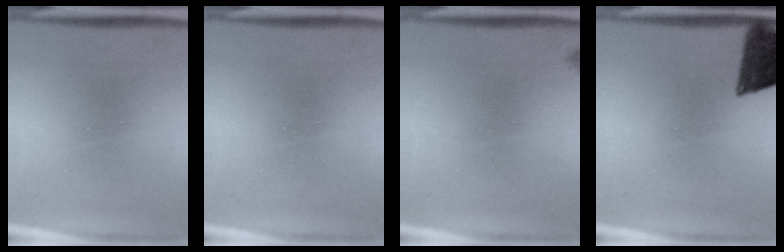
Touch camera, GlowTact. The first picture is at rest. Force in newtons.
{"total": 0.0}
{"total": 0.6}
{"total": 11.6}